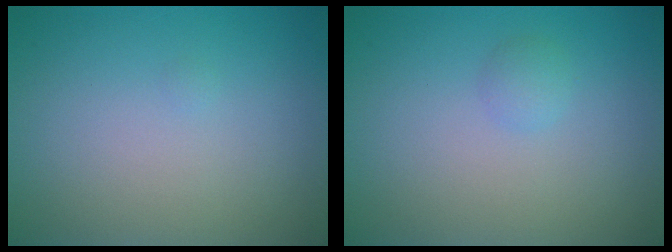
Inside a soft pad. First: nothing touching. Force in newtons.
{"total": 0.9, "press": 0.9, "slide": 0.0}